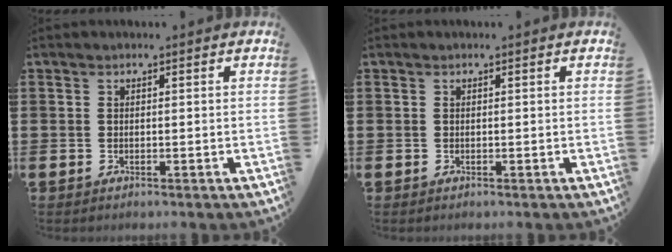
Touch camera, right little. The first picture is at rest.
{"total": 0.0}